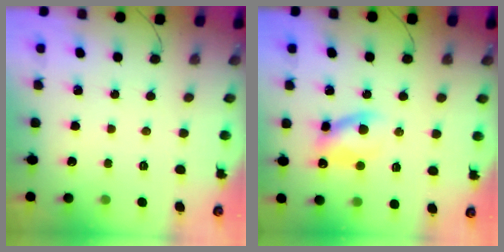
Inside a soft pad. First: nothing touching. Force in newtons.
{"total": 9.5, "press": 9.4, "slide": 1.8}